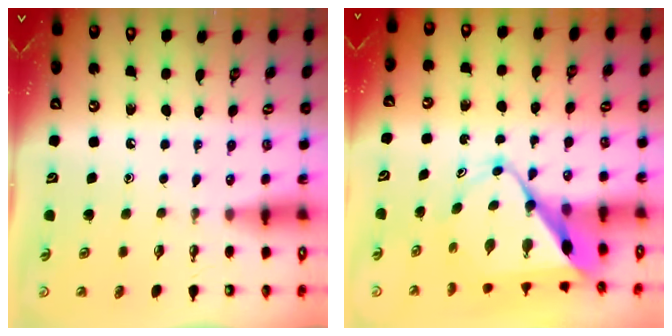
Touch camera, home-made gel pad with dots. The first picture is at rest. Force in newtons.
{"total": 12.1, "press": 12.1, "slide": 1.1}